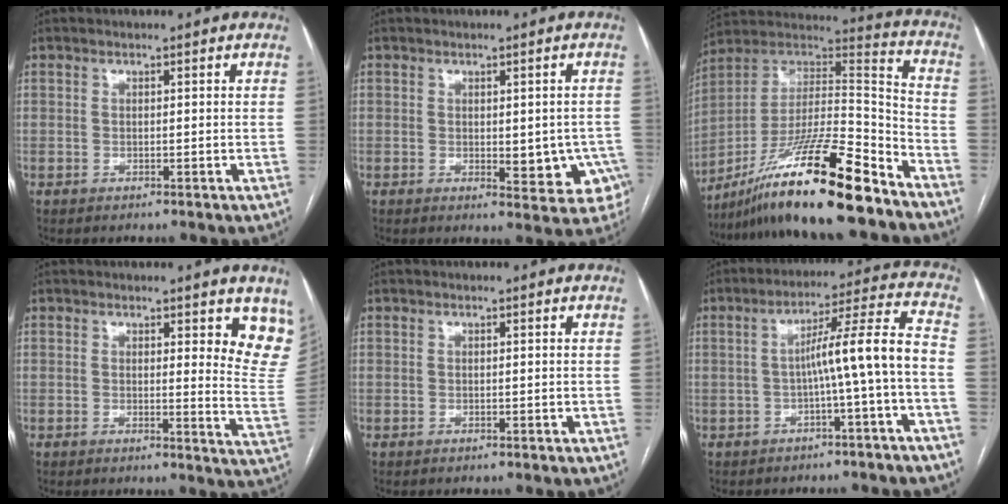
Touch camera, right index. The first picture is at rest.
{"total": 7.3, "force": [-1.7, 3.6, 6.1], "torque": [-0.050, 0.004, -0.013]}
{"total": 23.2, "force": [-16.7, 1.5, 16.0], "torque": [-0.278, -0.005, -0.295]}
{"total": 8.4, "force": [5.8, 1.9, 5.7], "torque": [-0.049, -0.031, 0.046]}
{"total": 0.0}
{"total": 9.2, "force": [-2.1, -1.1, 8.9], "torque": [-0.132, 0.031, -0.030]}